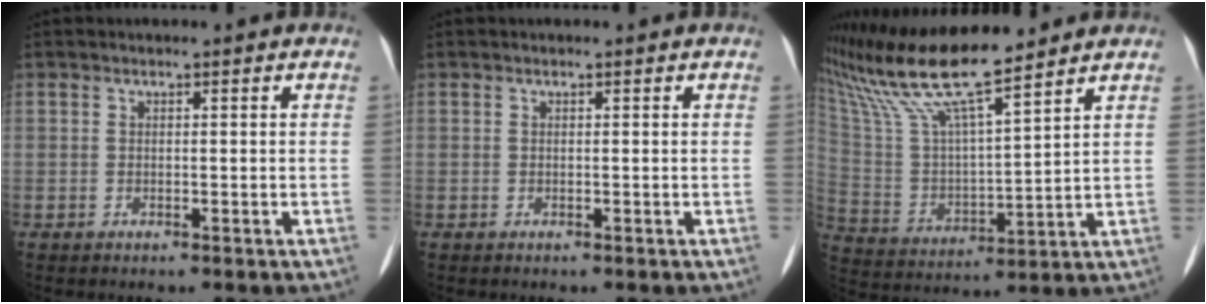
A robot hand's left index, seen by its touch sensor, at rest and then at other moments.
{"total": 0.0}
{"total": 15.7, "force": [13.1, 1.0, 8.7], "torque": [-0.177, 0.010, 0.251]}